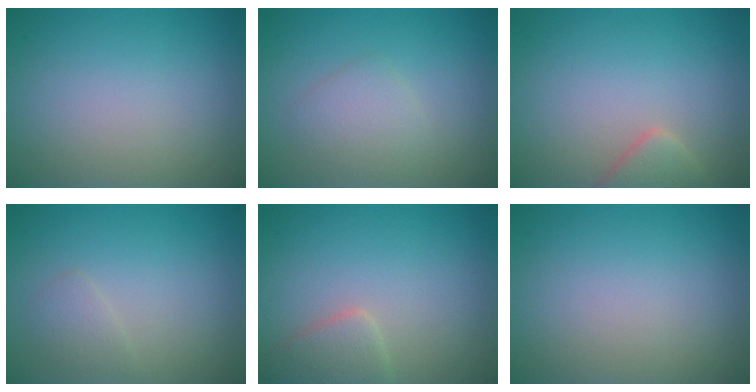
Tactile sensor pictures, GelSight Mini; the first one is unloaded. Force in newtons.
{"total": 2.2, "press": 2.2, "slide": 0.1}
{"total": 2.3, "press": 2.3, "slide": 0.2}
{"total": 1.2, "press": 1.2, "slide": 0.1}
{"total": 2.4, "press": 2.4, "slide": 0.1}
{"total": 0.0}